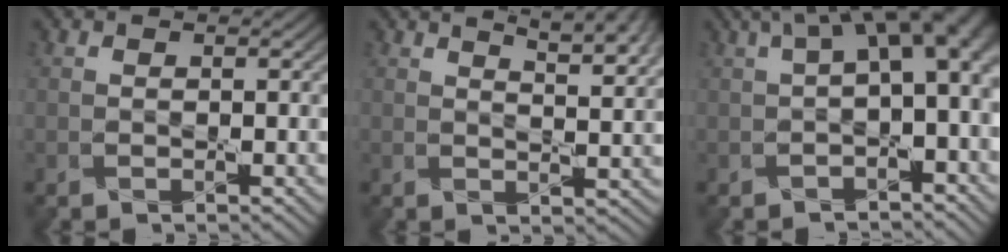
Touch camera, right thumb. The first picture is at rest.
{"total": 7.3, "force": [4.8, 1.8, 5.2], "torque": [-0.063, 0.009, 0.058]}
{"total": 8.4, "force": [1.6, 3.2, 7.5], "torque": [-0.111, 0.018, 0.027]}